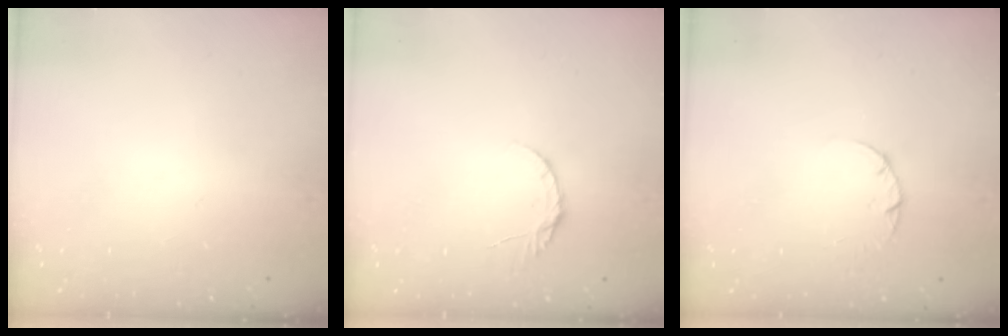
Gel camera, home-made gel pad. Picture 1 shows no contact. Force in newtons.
{"total": 4.1, "press": 4.1, "slide": 0.5}
{"total": 2.2, "press": 2.2, "slide": 0.3}